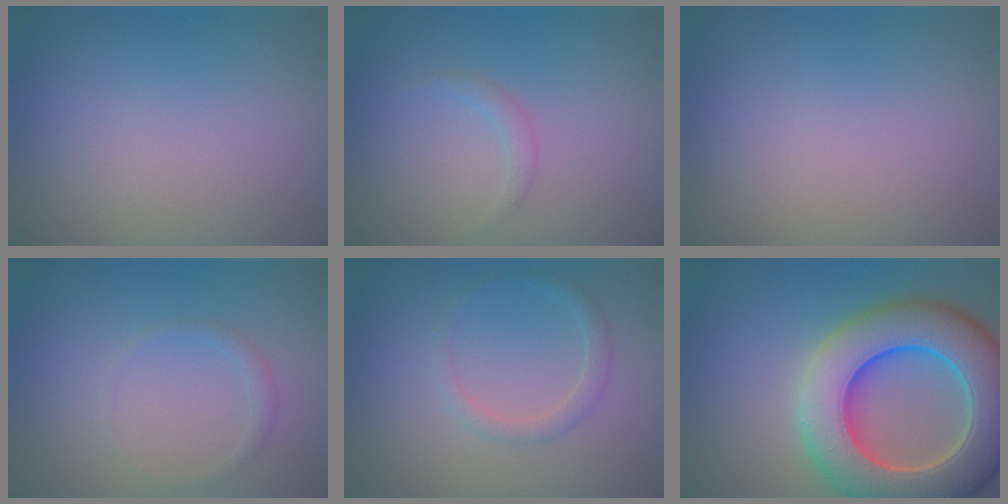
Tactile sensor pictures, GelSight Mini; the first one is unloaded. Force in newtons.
{"total": 0.9, "press": 0.9, "slide": 0.1}
{"total": 0.0}
{"total": 0.9, "press": 0.9, "slide": 0.1}
{"total": 1.5, "press": 1.5, "slide": 0.2}
{"total": 12.1, "press": 12.1, "slide": 0.6}